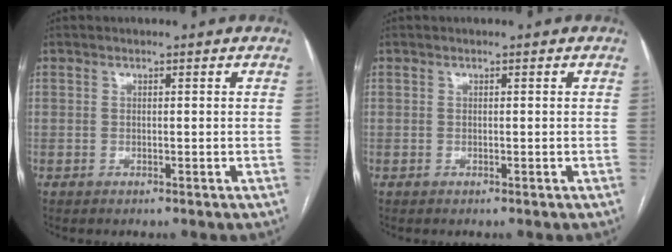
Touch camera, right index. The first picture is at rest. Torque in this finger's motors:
{"motor_torque": [0.01, 0.00, 0.00, 0.00]}